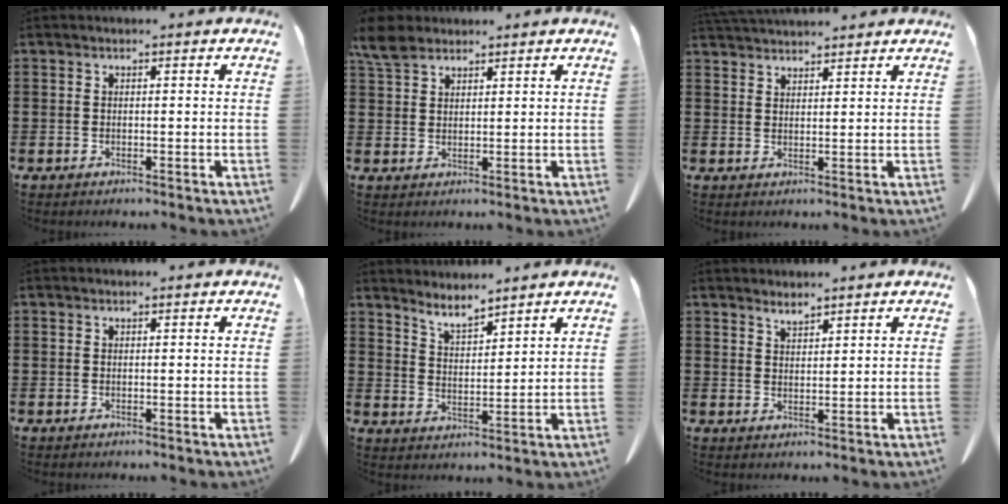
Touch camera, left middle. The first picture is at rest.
{"total": 4.9, "force": [3.7, 2.1, 2.3], "torque": [-0.058, 0.002, 0.072]}
{"total": 3.2, "force": [3.1, 0.3, 0.3], "torque": [-0.014, -0.006, 0.062]}
{"total": 0.0}
{"total": 4.0, "force": [3.9, -0.1, 0.7], "torque": [-0.026, -0.021, 0.070]}
{"total": 2.1, "force": [2.1, 0.1, 0.3], "torque": [-0.010, -0.002, 0.040]}